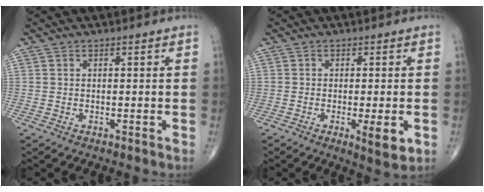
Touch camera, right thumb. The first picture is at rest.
{"total": 5.0, "force": [-1.4, 1.3, 4.6], "torque": [-0.067, -0.011, -0.020]}